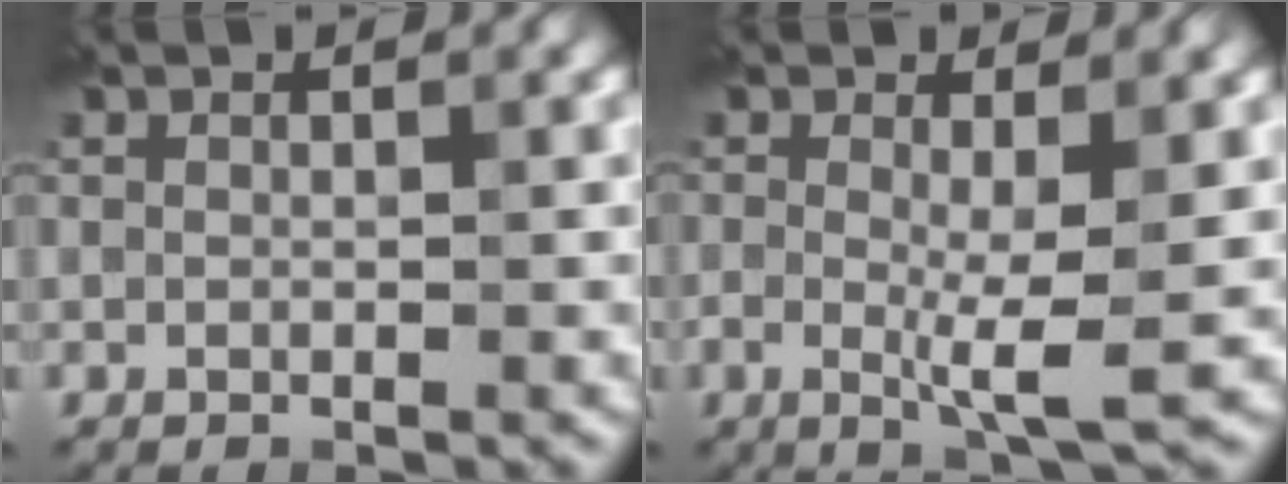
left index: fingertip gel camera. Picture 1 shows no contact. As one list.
[{"total": 4.0, "force": [-0.2, 0.6, 3.9], "torque": [-0.072, -0.011, -0.005]}]